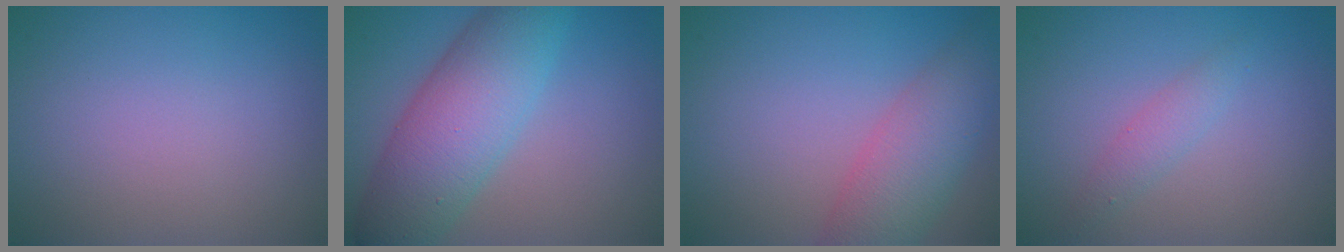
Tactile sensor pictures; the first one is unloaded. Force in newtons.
{"total": 8.5, "press": 8.5, "slide": 0.2}
{"total": 5.7, "press": 5.7, "slide": 0.3}
{"total": 1.6, "press": 1.6, "slide": 0.1}